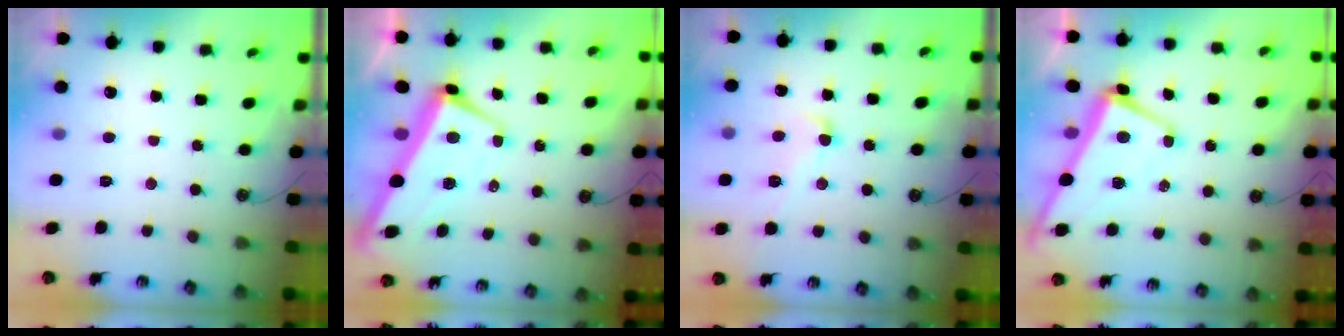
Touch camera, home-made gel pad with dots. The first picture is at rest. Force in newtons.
{"total": 1.2, "press": 0.3, "slide": 1.1}
{"total": 2.1, "press": 1.8, "slide": 1.1}
{"total": 2.2, "press": 2.1, "slide": 0.6}